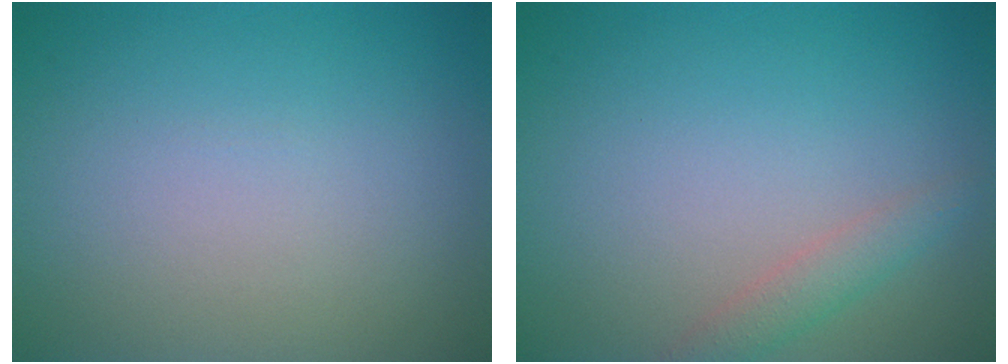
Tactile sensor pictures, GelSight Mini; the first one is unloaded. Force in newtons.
{"total": 1.8, "press": 1.8, "slide": 0.1}